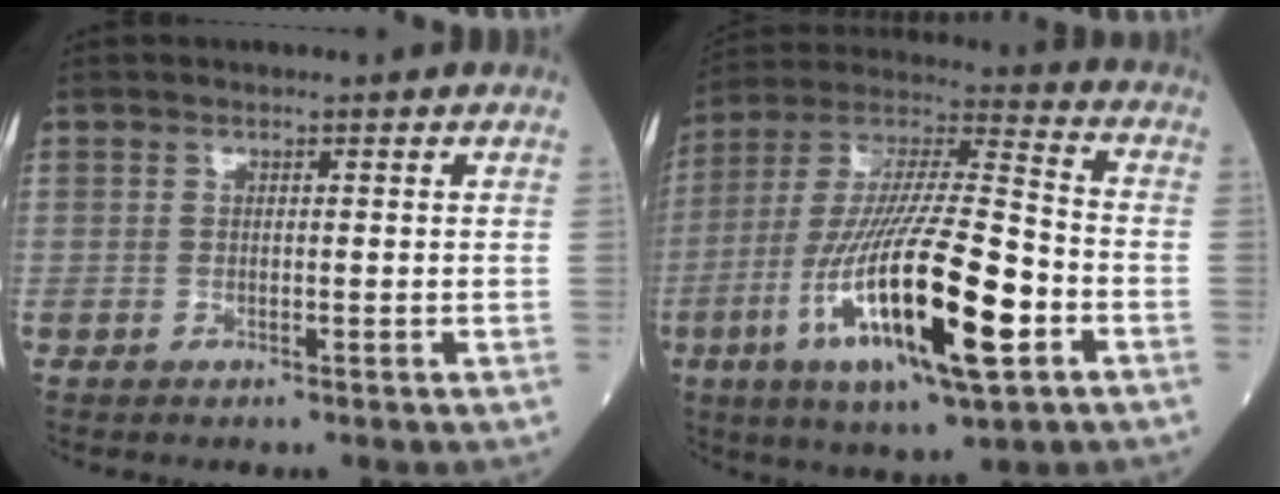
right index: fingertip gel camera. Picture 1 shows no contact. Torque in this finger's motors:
{"motor_torque": [2.14, 0.00, 0.72, 0.21]}